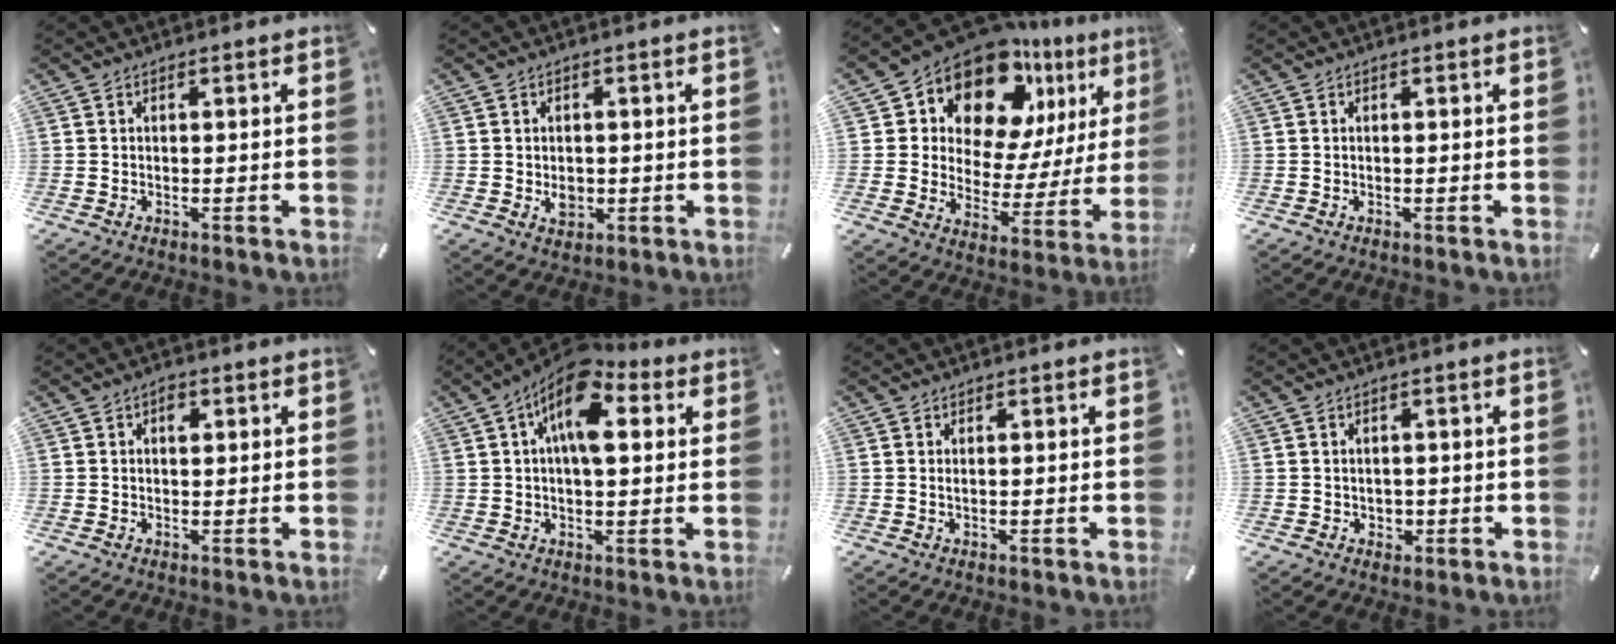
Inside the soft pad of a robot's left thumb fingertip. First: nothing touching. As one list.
[{"total": 3.7, "force": [-0.4, 3.1, 1.8], "torque": [-0.015, -0.002, -0.008]}, {"total": 15.5, "force": [12.2, 8.1, 5.2], "torque": [-0.091, -0.108, 0.213]}, {"total": 0.0}, {"total": 2.4, "force": [0.8, 1.6, 1.6], "torque": [-0.010, -0.002, 0.007]}, {"total": 13.3, "force": [5.4, 6.3, 10.4], "torque": [-0.170, -0.020, 0.091]}, {"total": 0.7, "force": [0.2, 0.2, 0.6], "torque": [-0.011, 0.001, 0.003]}, {"total": 1.9, "force": [0.0, 1.9, 0.5], "torque": [-0.003, 0.002, -0.005]}]